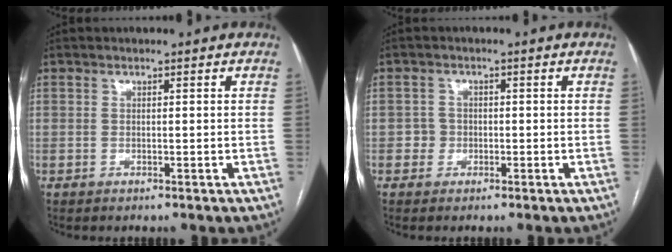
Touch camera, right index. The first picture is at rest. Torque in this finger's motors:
{"motor_torque": [-0.05, -0.03, 0.17, -0.01]}